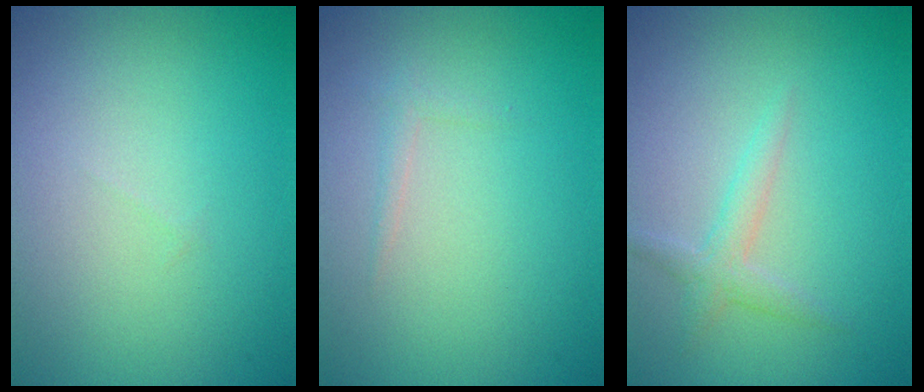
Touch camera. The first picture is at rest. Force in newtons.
{"total": 0.6, "press": 0.6, "slide": 0.1}
{"total": 1.8, "press": 1.8, "slide": 0.1}